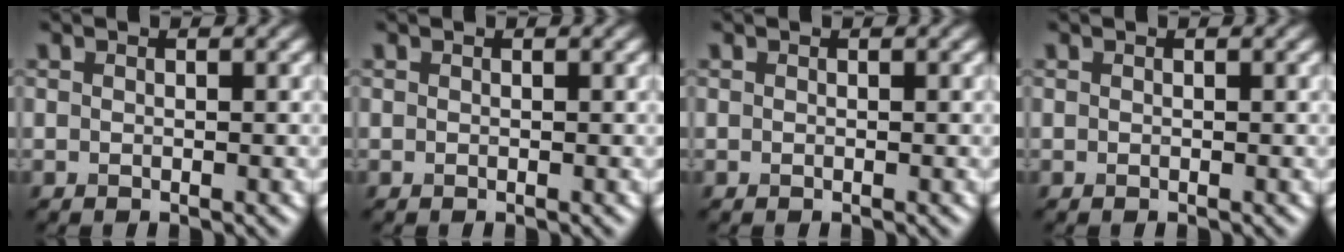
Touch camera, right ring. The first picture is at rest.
{"total": 0.0}
{"total": 0.0}
{"total": 0.0}